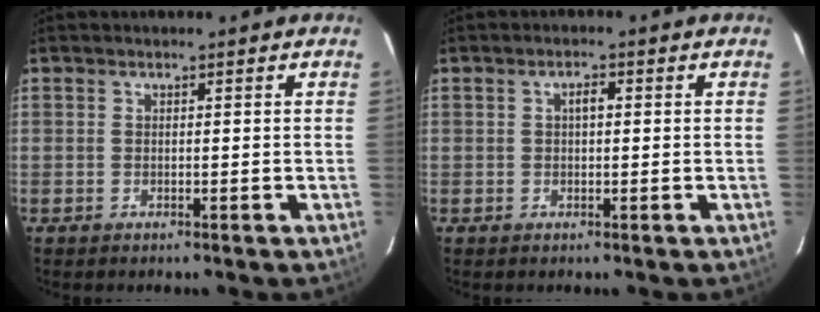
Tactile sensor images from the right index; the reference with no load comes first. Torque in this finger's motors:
{"motor_torque": [0.16, -0.03, 0.09, 0.03]}